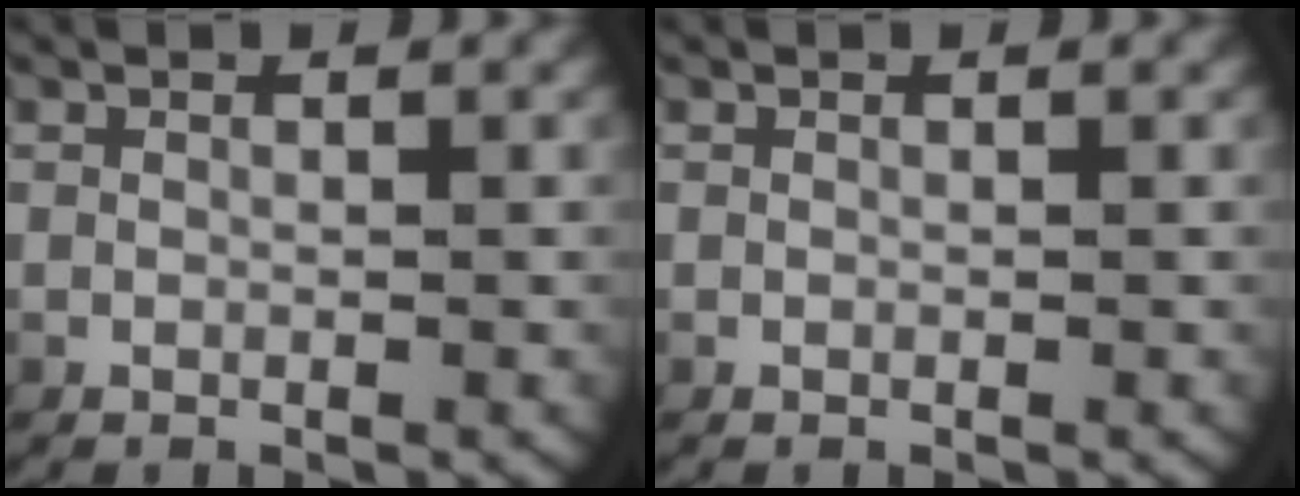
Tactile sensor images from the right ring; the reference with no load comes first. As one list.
[{"total": 0.0}]